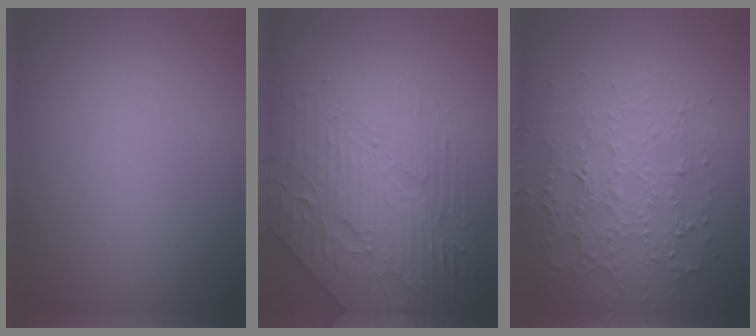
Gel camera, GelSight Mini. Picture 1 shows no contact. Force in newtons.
{"total": 5.5, "press": 4.7, "slide": 2.9}
{"total": 3.5, "press": 3.4, "slide": 1.0}